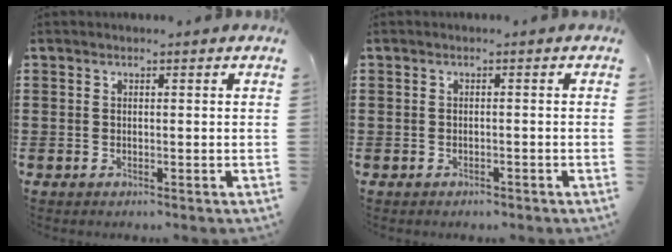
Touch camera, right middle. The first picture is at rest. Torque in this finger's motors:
{"motor_torque": [-0.67, 0.69, -0.08, -0.05]}